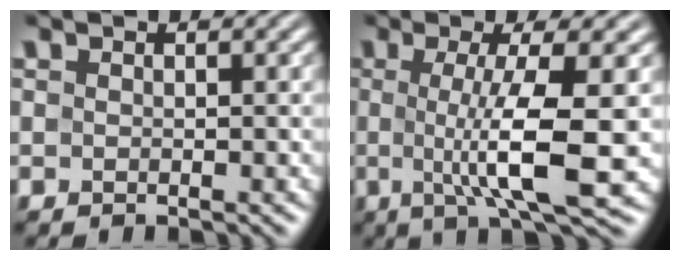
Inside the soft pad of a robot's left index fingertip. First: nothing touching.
{"total": 7.8, "force": [-0.4, 1.5, 7.6], "torque": [-0.126, -0.007, -0.005]}